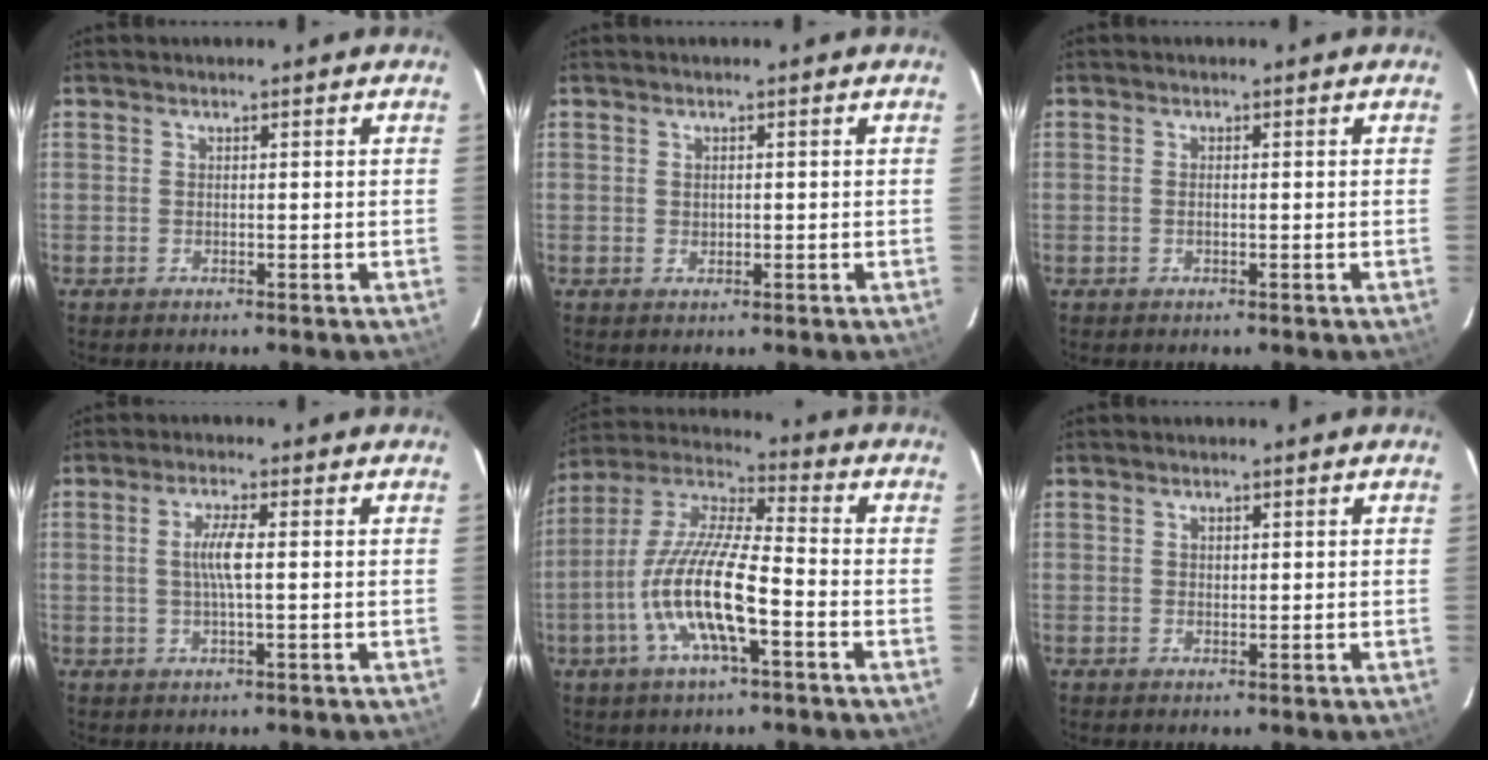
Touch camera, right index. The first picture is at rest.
{"total": 1.0, "force": [0.2, 0.9, 0.2], "torque": [-0.002, 0.000, 0.005]}
{"total": 0.8, "force": [-0.1, 0.3, 0.7], "torque": [-0.015, 0.001, -0.004]}
{"total": 4.3, "force": [0.1, 0.3, 4.2], "torque": [-0.081, 0.001, 0.002]}
{"total": 15.2, "force": [-5.3, 3.6, 13.7], "torque": [-0.276, -0.008, -0.108]}
{"total": 0.9, "force": [0.3, 0.7, 0.5], "torque": [-0.007, 0.004, 0.006]}